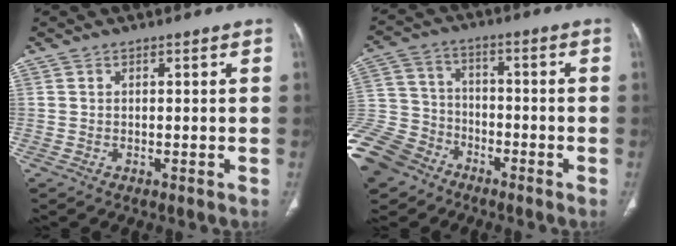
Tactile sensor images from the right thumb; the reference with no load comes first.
{"total": 16.3, "force": [-10.8, 11.0, 5.4], "torque": [-0.134, 0.043, -0.203]}